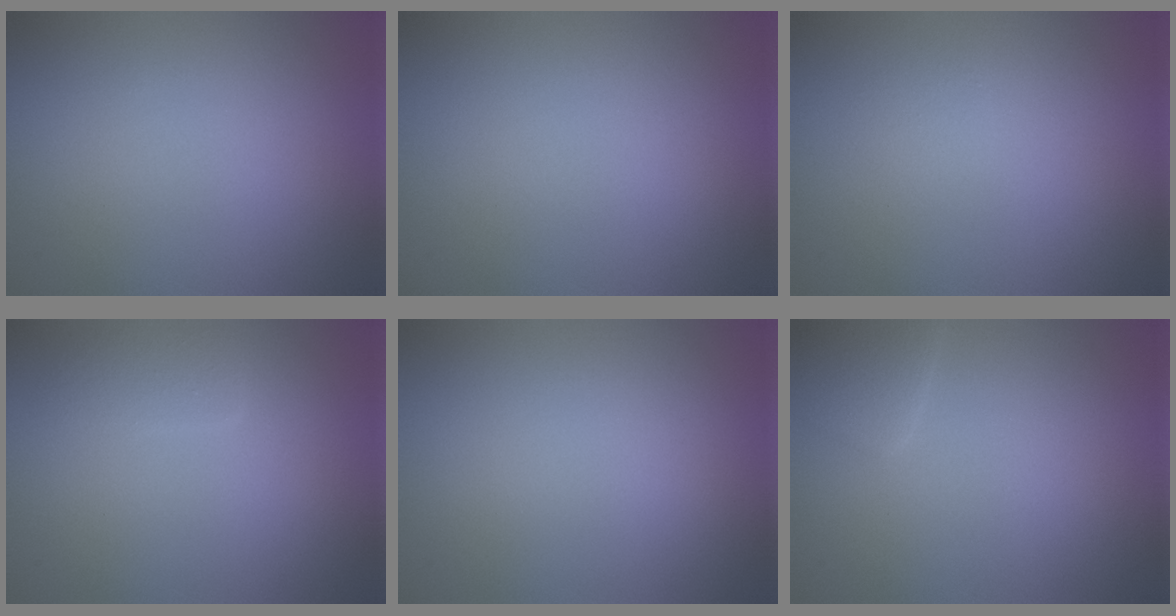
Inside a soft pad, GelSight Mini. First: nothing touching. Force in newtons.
{"total": 0.0}
{"total": 0.9, "press": 0.9, "slide": 0.0}
{"total": 1.5, "press": 1.5, "slide": 0.1}
{"total": 0.0}
{"total": 2.0, "press": 2.0, "slide": 0.0}